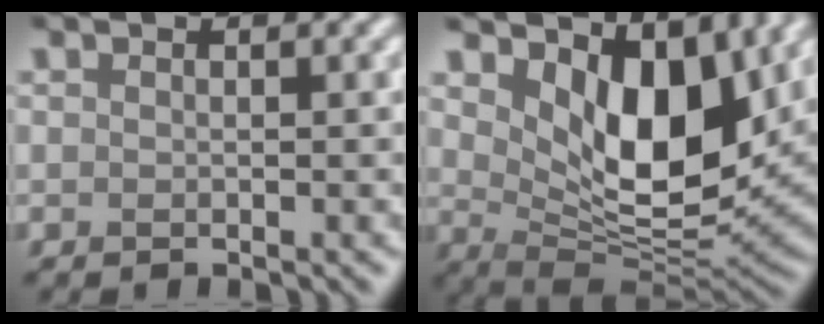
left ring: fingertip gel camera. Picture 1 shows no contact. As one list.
[{"total": 8.5, "force": [3.4, 4.3, 6.5], "torque": [-0.115, -0.022, 0.049]}]